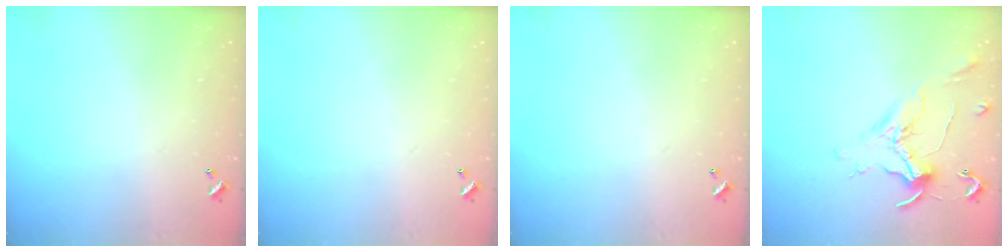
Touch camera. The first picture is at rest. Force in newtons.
{"total": 0.0}
{"total": 0.0}
{"total": 1.1, "press": 1.0, "slide": 0.4}